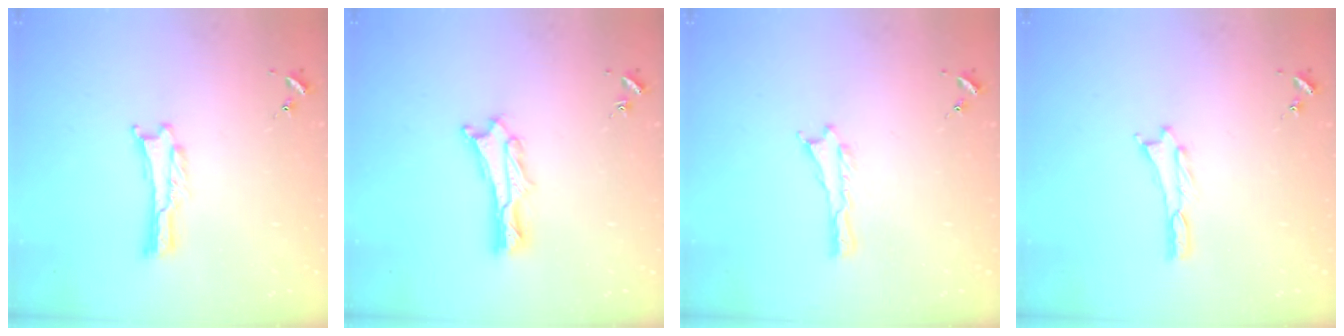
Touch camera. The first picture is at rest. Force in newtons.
{"total": 1.5, "press": 1.4, "slide": 0.2}
{"total": 0.0}
{"total": 0.0}